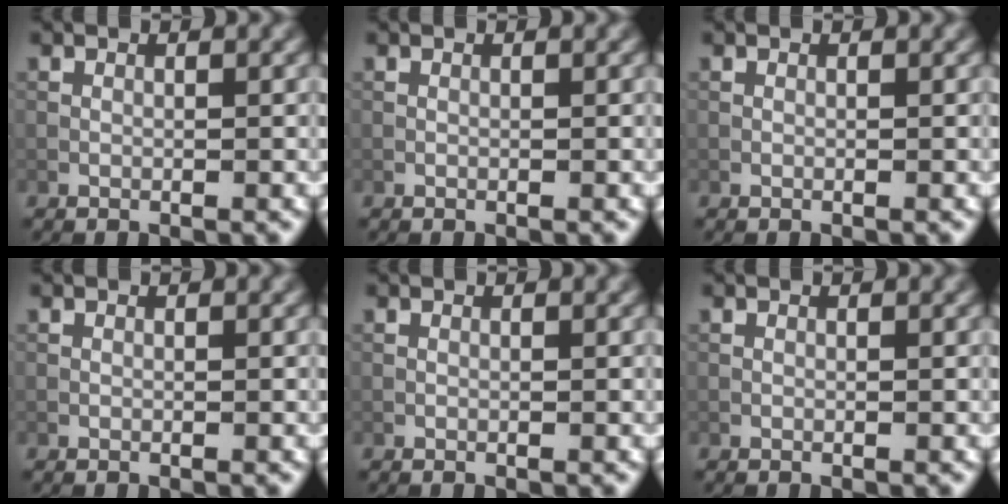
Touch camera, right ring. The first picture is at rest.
{"total": 0.0}
{"total": 0.0}
{"total": 0.0}
{"total": 0.0}
{"total": 0.0}